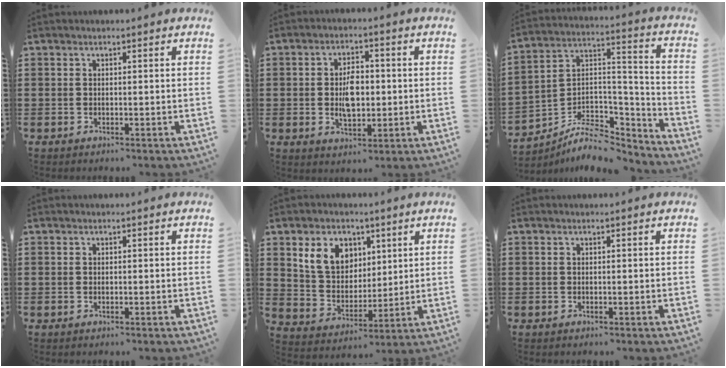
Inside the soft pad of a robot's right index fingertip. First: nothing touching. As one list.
[{"total": 5.7, "force": [-0.1, 3.3, 4.6], "torque": [-0.089, 0.007, -0.007]}, {"total": 8.6, "force": [-6.7, 4.2, 3.4], "torque": [-0.062, 0.018, -0.125]}, {"total": 0.0}, {"total": 8.3, "force": [3.9, 6.3, 3.8], "torque": [-0.098, 0.020, 0.072]}, {"total": 0.0}]